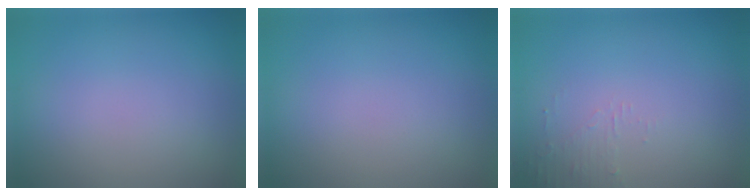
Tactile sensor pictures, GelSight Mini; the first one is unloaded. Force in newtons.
{"total": 0.0}
{"total": 1.3, "press": 1.2, "slide": 0.3}